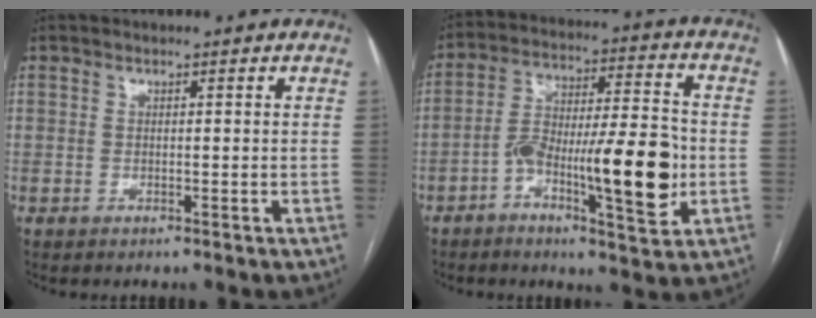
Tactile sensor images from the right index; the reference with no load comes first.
{"total": 14.5, "force": [-4.2, 2.9, 13.6], "torque": [-0.229, 0.017, -0.065]}